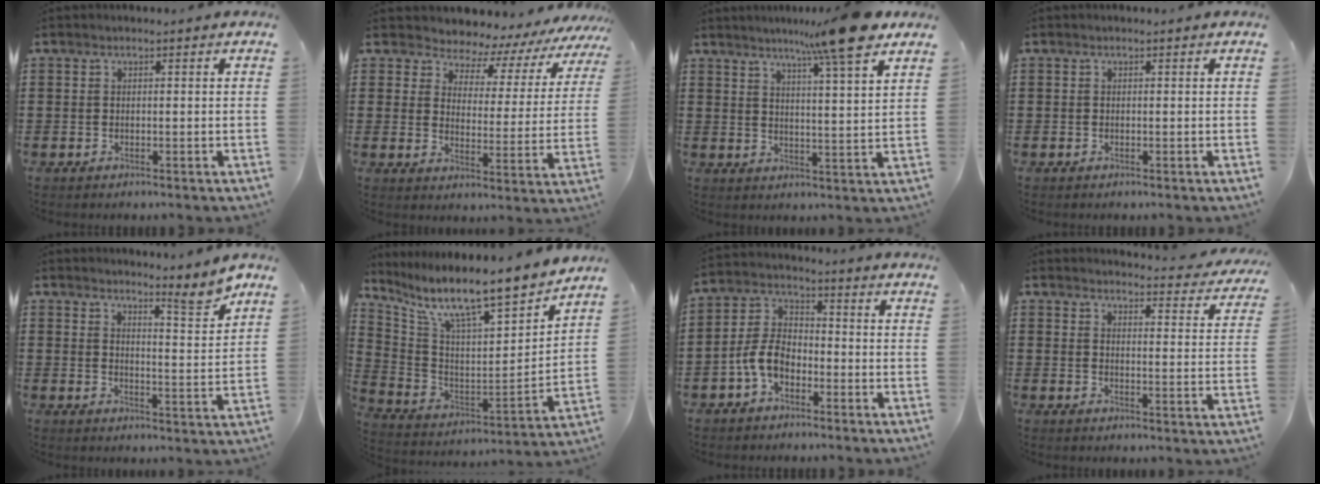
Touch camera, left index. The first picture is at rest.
{"total": 4.9, "force": [4.7, 1.4, 0.6], "torque": [-0.035, -0.041, 0.075]}
{"total": 10.2, "force": [8.0, -0.8, 6.2], "torque": [-0.111, -0.031, 0.130]}
{"total": 0.0}
{"total": 6.3, "force": [5.4, 0.4, 3.2], "torque": [-0.046, -0.035, 0.085]}
{"total": 10.4, "force": [8.7, 1.1, 5.7], "torque": [-0.130, -0.076, 0.138]}
{"total": 5.9, "force": [-3.1, 3.5, 3.6], "torque": [-0.092, 0.008, -0.066]}
{"total": 3.7, "force": [3.6, 0.1, 0.7], "torque": [-0.014, -0.029, 0.059]}